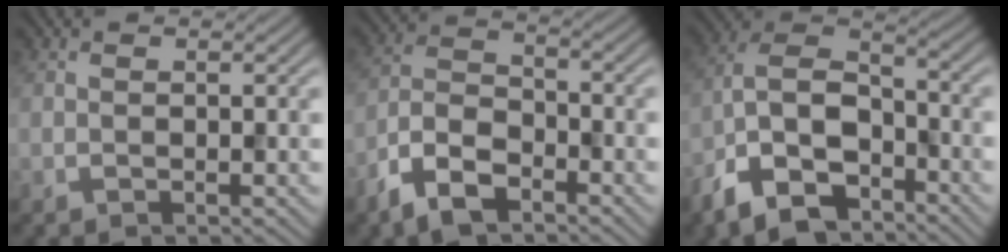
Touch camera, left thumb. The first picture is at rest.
{"total": 7.7, "force": [-5.2, 3.5, 4.4], "torque": [-0.089, -0.006, -0.119]}
{"total": 12.3, "force": [-7.7, 6.3, 7.2], "torque": [-0.158, -0.014, -0.158]}